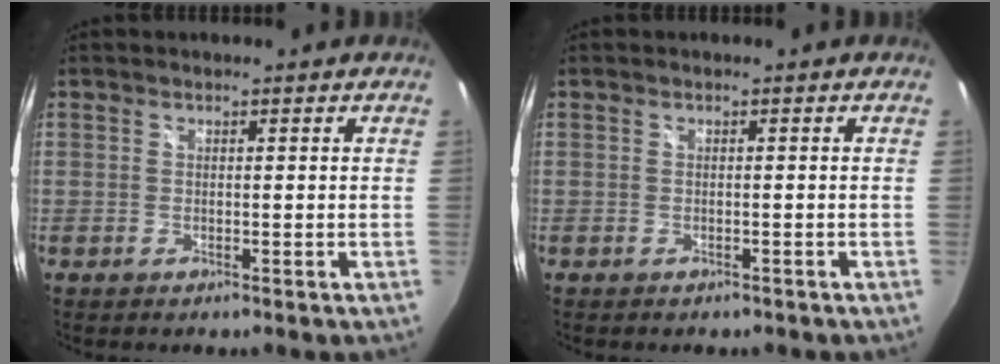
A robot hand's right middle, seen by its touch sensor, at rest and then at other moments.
{"total": 1.3, "force": [-1.0, 0.8, 0.3], "torque": [-0.008, -0.004, -0.011]}